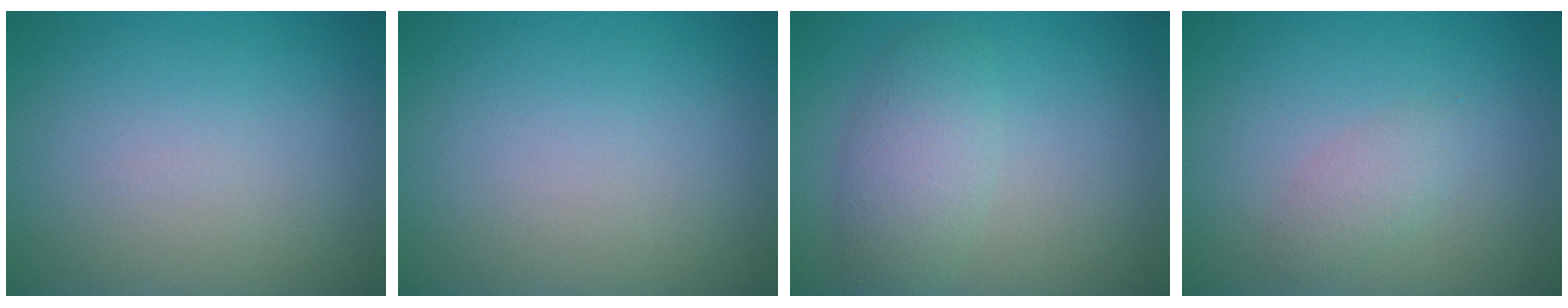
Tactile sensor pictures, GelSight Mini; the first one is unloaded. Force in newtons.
{"total": 0.0}
{"total": 3.5, "press": 3.5, "slide": 0.2}
{"total": 1.6, "press": 1.6, "slide": 0.0}